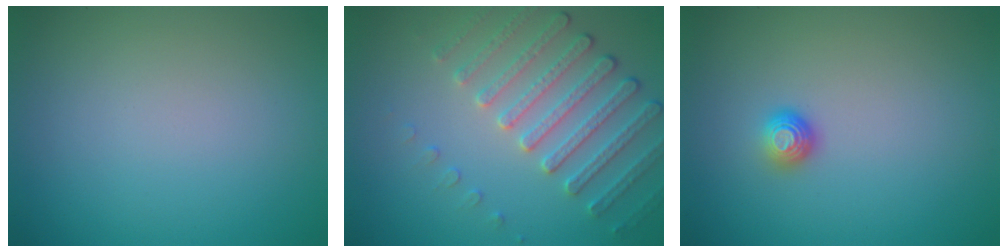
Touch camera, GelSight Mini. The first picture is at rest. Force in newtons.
{"total": 4.1, "press": 3.8, "slide": 1.5}
{"total": 1.3, "press": 1.0, "slide": 0.9}